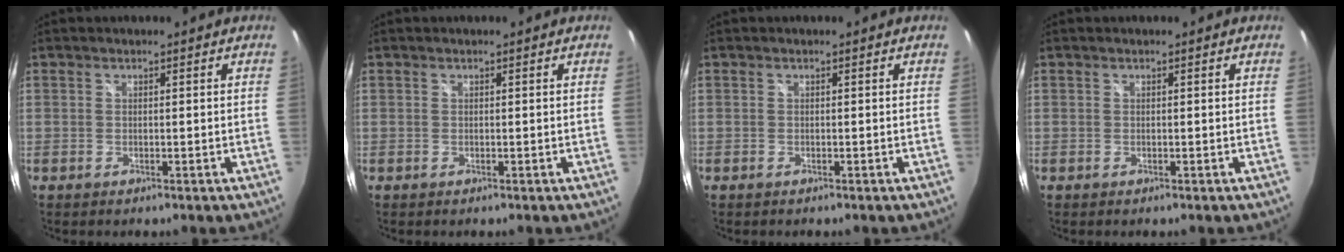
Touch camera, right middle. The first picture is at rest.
{"total": 0.0}
{"total": 0.0}
{"total": 0.0}